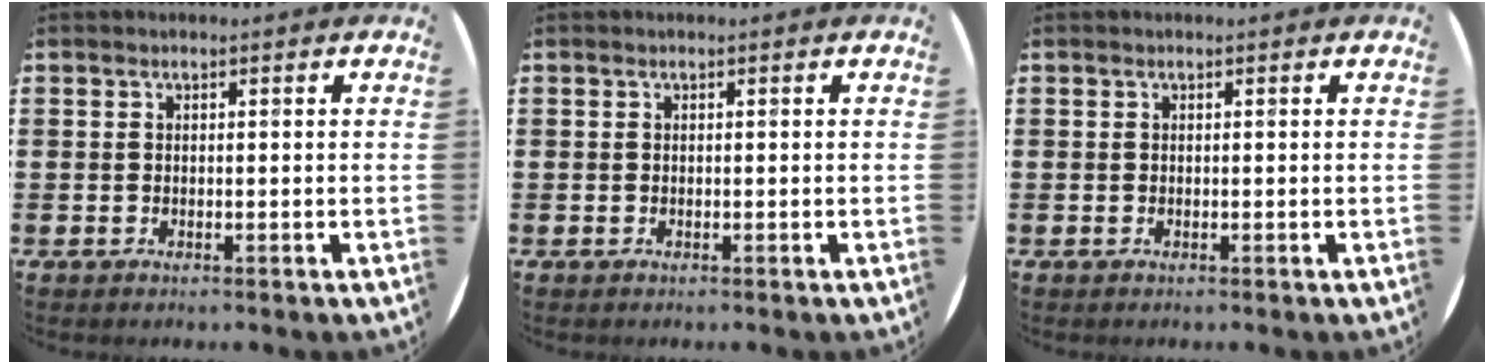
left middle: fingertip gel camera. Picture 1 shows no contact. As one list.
[{"total": 0.0}, {"total": 0.0}]